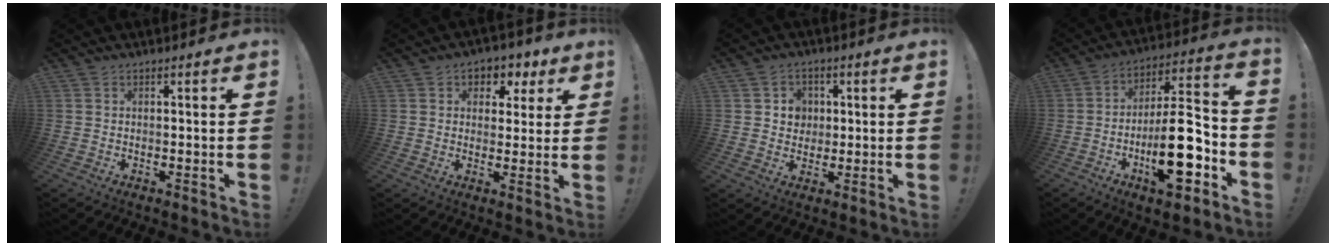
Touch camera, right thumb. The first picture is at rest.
{"total": 5.2, "force": [1.7, 4.7, 1.5], "torque": [-0.001, -0.013, 0.028]}
{"total": 5.7, "force": [1.4, 5.4, 1.3], "torque": [-0.018, -0.008, 0.025]}
{"total": 19.7, "force": [-6.9, 7.2, 17.0], "torque": [-0.281, 0.042, -0.106]}